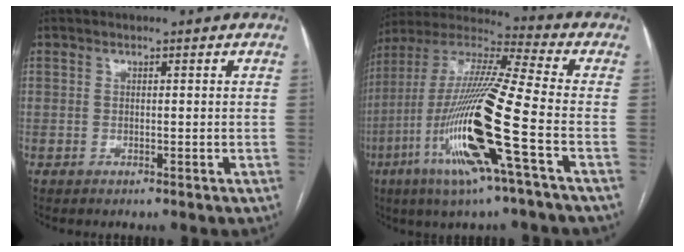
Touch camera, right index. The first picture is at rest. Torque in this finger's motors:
{"motor_torque": [2.14, 0.00, 0.70, 0.21]}